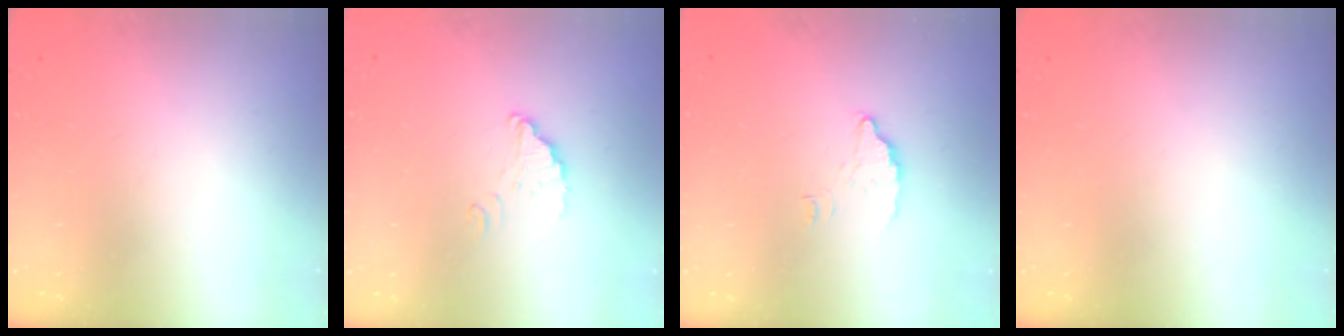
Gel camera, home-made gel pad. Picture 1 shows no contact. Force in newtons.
{"total": 1.8, "press": 1.8, "slide": 0.0}
{"total": 3.7, "press": 3.7, "slide": 0.2}
{"total": 0.0}